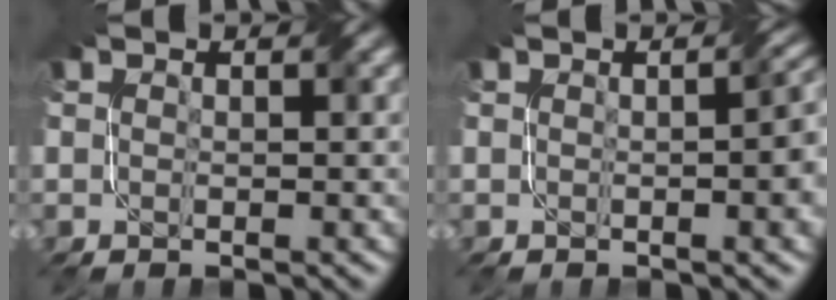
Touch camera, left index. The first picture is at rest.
{"total": 4.1, "force": [-0.1, 1.3, 3.9], "torque": [-0.034, 0.010, 0.000]}